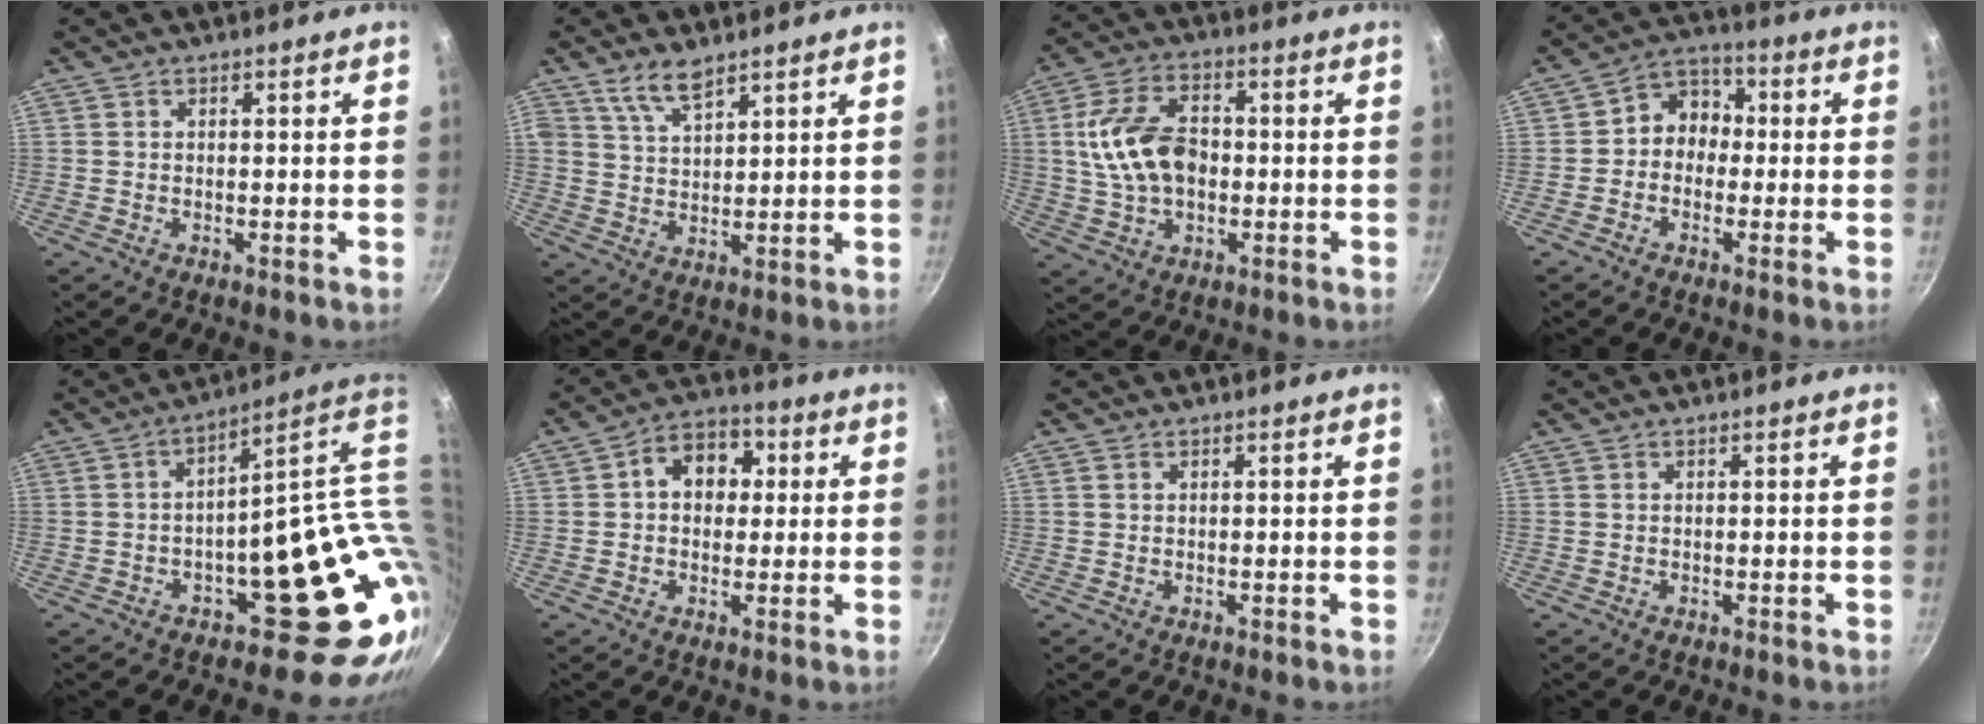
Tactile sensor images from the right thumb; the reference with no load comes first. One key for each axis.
{"total": 5.8, "fx": 4.2, "fy": 2.2, "fz": 3.3, "tx": -0.057, "ty": -0.022, "tz": 0.086}
{"total": 13.7, "fx": 0.2, "fy": 9.0, "fz": 10.3, "tx": -0.178, "ty": 0.021, "tz": -0.001}
{"total": 7.1, "fx": -0.5, "fy": 6.1, "fz": 3.7, "tx": -0.016, "ty": 0.027, "tz": -0.029}
{"total": 22.7, "fx": 1.8, "fy": 11.8, "fz": 19.3, "tx": -0.176, "ty": -0.004, "tz": 0.051}
{"total": 9.0, "fx": 1.5, "fy": 6.9, "fz": 5.6, "tx": -0.039, "ty": 0.016, "tz": 0.009}
{"total": 0.0}
{"total": 0.0}